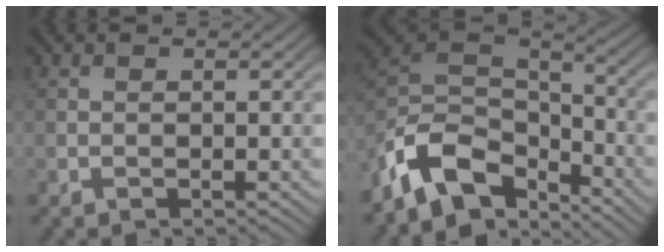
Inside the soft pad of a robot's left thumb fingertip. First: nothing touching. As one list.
[{"total": 11.8, "force": [-7.4, 6.3, 6.7], "torque": [-0.144, 0.003, -0.159]}]